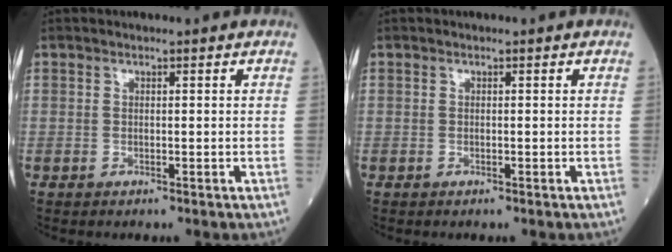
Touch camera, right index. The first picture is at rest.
{"total": 0.0}